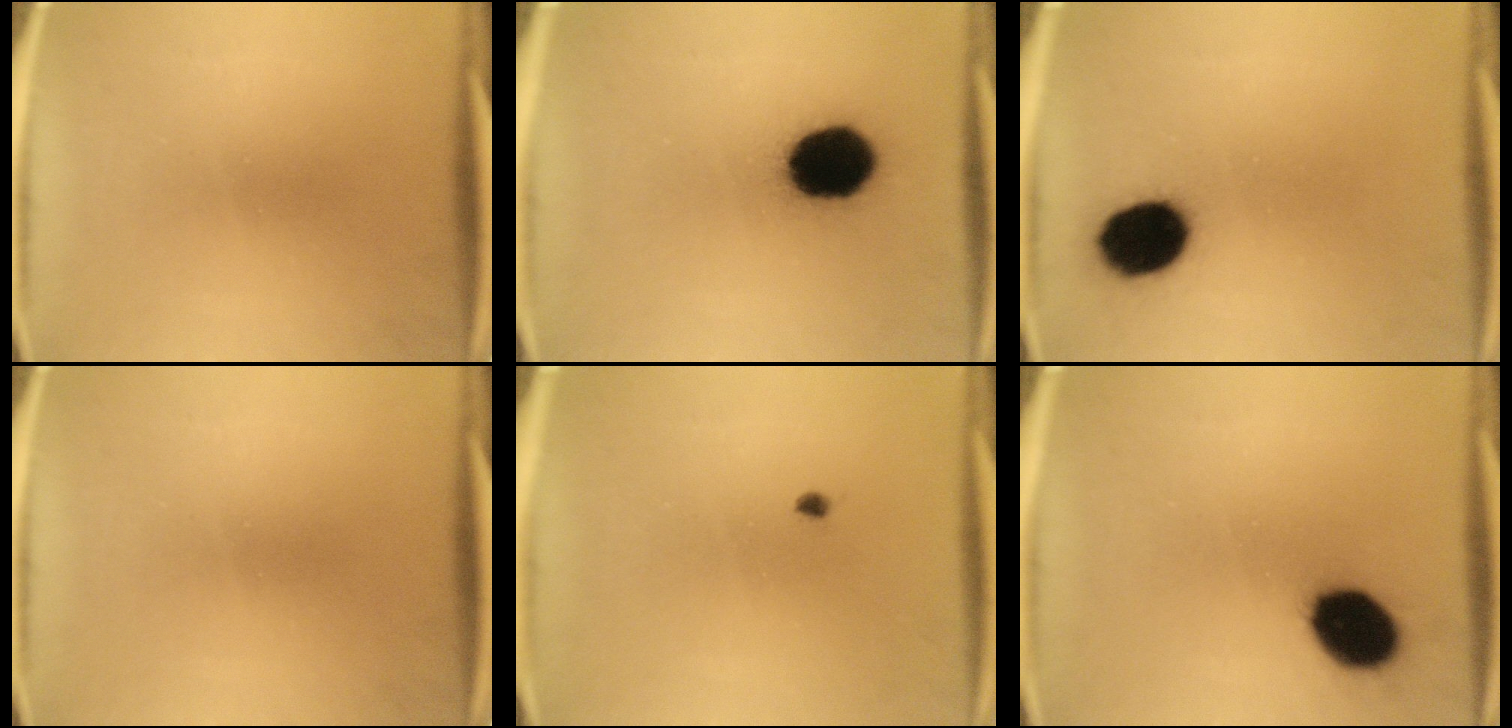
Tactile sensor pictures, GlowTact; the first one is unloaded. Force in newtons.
{"total": 17.3}
{"total": 12.5}
{"total": 0.0}
{"total": 0.7}
{"total": 12.9}